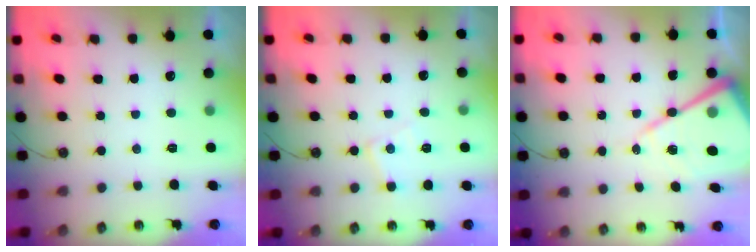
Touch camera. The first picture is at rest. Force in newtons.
{"total": 7.0, "press": 6.9, "slide": 0.4}
{"total": 16.8, "press": 16.8, "slide": 1.7}